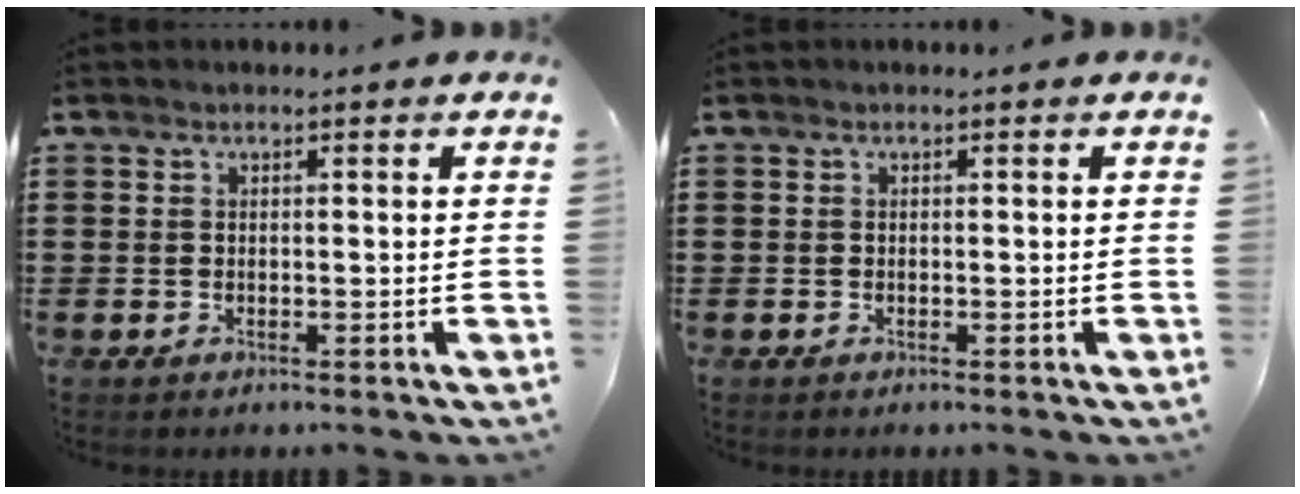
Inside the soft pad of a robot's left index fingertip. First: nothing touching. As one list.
[{"total": 0.0}]